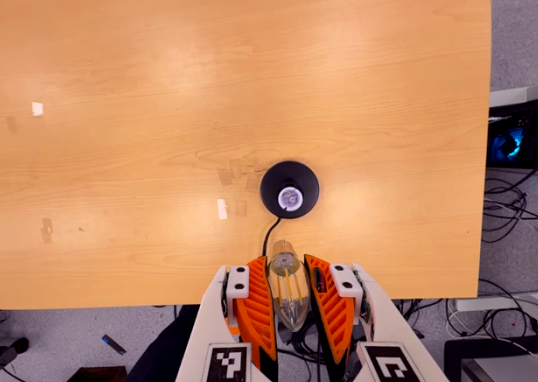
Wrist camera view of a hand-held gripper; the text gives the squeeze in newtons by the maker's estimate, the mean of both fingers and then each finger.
{"total": 18.8, "left": 20.6, "right": 17.1}